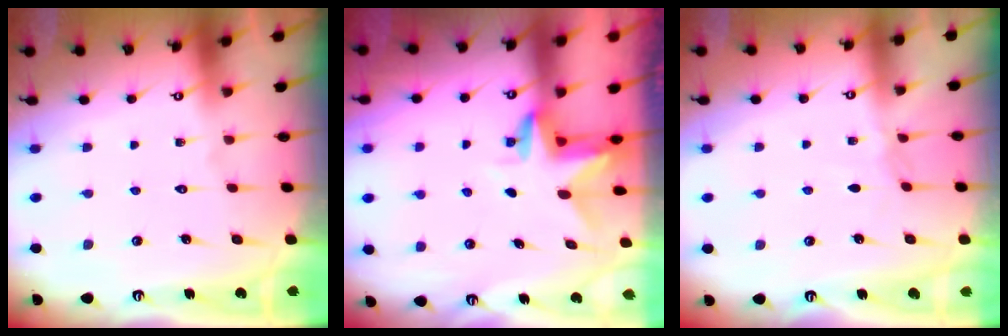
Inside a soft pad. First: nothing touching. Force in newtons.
{"total": 3.1, "press": 3.1, "slide": 0.2}
{"total": 3.5, "press": 3.4, "slide": 0.5}